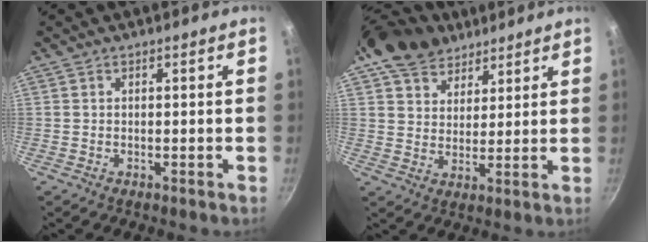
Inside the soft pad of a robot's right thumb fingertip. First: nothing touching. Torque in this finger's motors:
{"motor_torque": [0.78, 1.19, -0.32, 0.74, 0.07]}